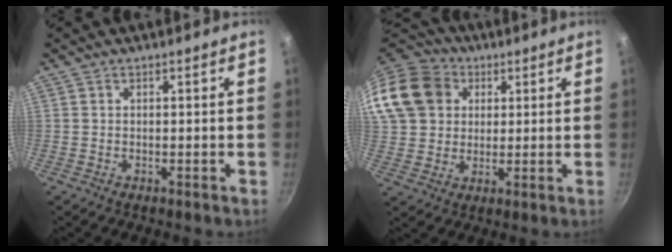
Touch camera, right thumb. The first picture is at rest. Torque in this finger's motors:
{"motor_torque": [1.11, 1.14, 0.62, -0.44, 0.27]}